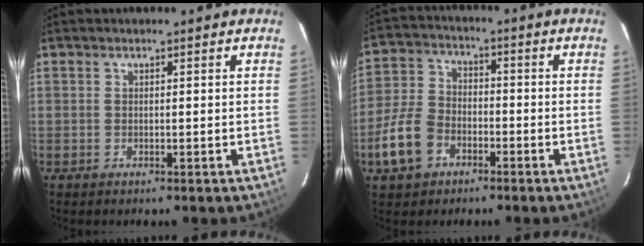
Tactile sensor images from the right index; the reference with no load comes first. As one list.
[{"total": 10.2, "force": [-5.0, 7.0, 5.4], "torque": [-0.129, 0.015, -0.097]}]